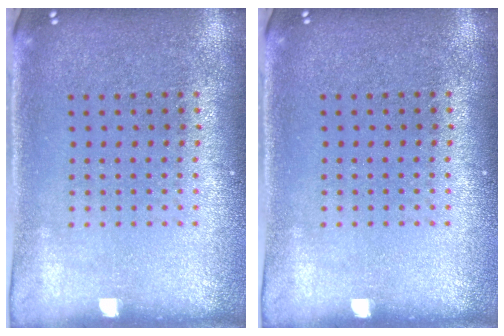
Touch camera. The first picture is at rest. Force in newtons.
{"total": 0.0}